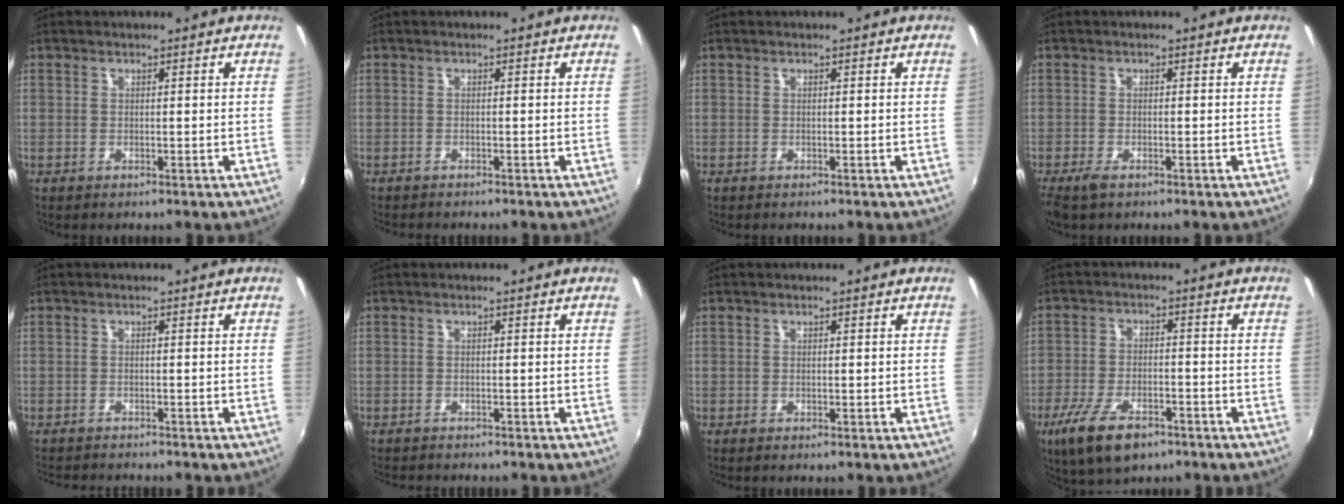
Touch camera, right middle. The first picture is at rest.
{"total": 1.9, "force": [-1.8, 0.2, 0.5], "torque": [-0.017, -0.012, -0.029]}
{"total": 0.0}
{"total": 2.7, "force": [-1.9, 0.9, 1.7], "torque": [-0.040, -0.010, -0.037]}
{"total": 3.6, "force": [-3.5, 0.4, 1.0], "torque": [-0.030, -0.015, -0.055]}
{"total": 2.4, "force": [-2.3, 0.3, 0.7], "torque": [-0.022, -0.014, -0.037]}
{"total": 0.0}
{"total": 11.2, "force": [-7.0, 4.5, 7.5], "torque": [-0.171, -0.027, -0.125]}